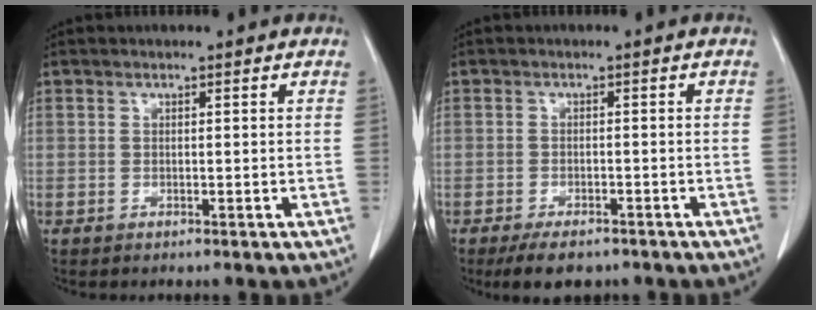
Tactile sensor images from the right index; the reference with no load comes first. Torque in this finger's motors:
{"motor_torque": [0.00, -0.20, -0.02, -0.03]}